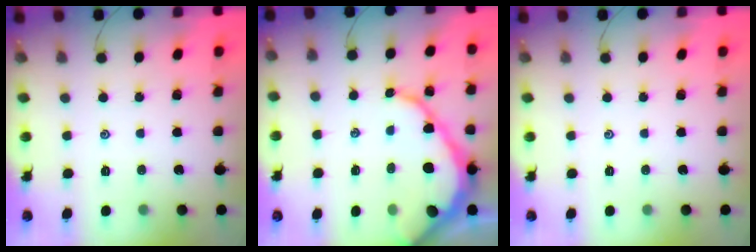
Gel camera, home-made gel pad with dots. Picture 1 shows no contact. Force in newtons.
{"total": 12.7, "press": 12.7, "slide": 0.9}
{"total": 0.0}